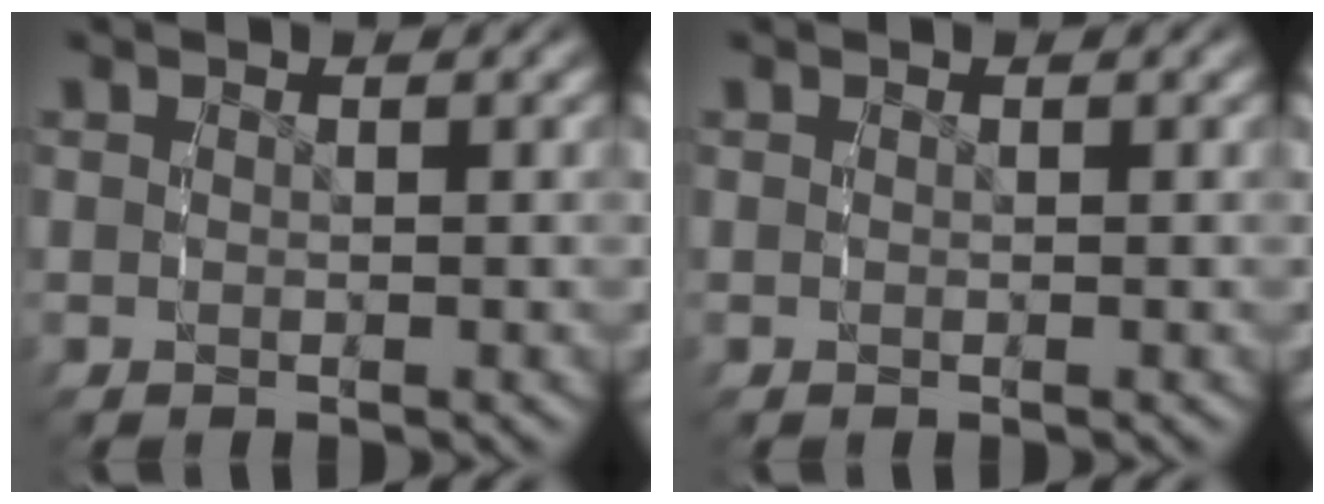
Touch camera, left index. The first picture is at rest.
{"total": 0.0}